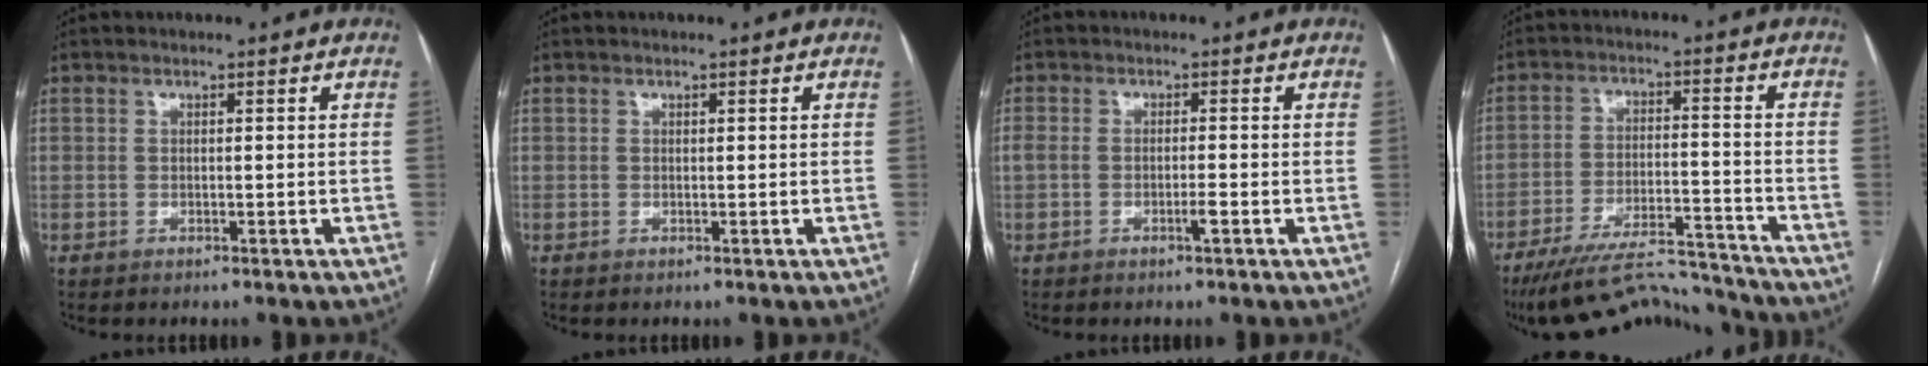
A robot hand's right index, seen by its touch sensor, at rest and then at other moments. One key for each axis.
{"total": 0.0}
{"total": 2.3, "fx": -1.0, "fy": 0.4, "fz": 2.0, "tx": -0.044, "ty": 0.004, "tz": -0.017}
{"total": 15.8, "fx": -15.0, "fy": 2.2, "fz": 4.6, "tx": -0.087, "ty": 0.010, "tz": -0.231}